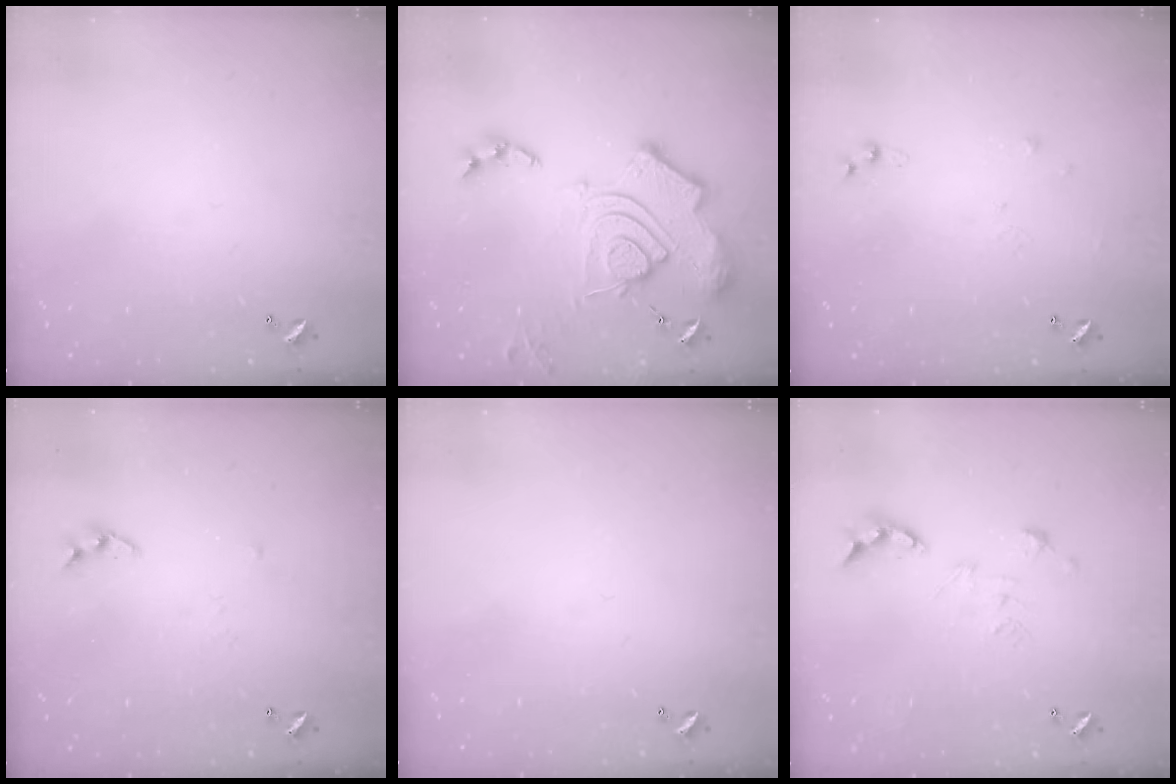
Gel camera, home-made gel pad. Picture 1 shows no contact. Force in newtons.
{"total": 18.3, "press": 18.2, "slide": 1.7}
{"total": 5.1, "press": 5.1, "slide": 0.6}
{"total": 4.7, "press": 4.7, "slide": 0.4}
{"total": 0.0}
{"total": 2.7, "press": 2.2, "slide": 1.5}